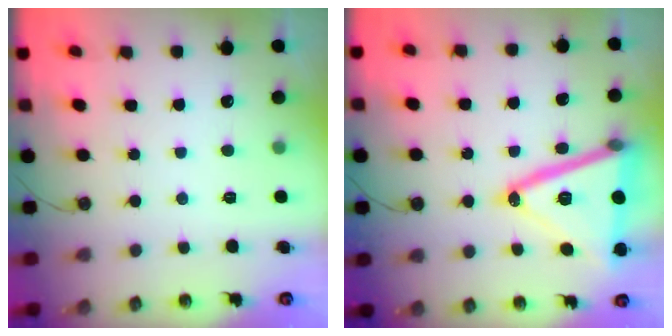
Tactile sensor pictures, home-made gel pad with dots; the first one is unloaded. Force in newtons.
{"total": 24.8, "press": 24.6, "slide": 3.4}